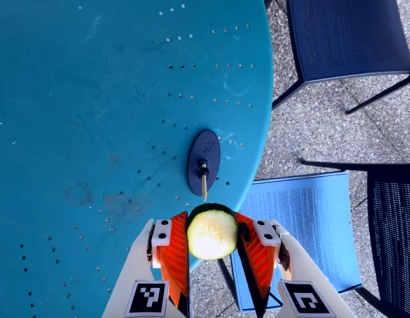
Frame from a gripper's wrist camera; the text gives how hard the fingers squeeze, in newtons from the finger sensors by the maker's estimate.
{"total": 13.6, "left": 14.0, "right": 13.3}